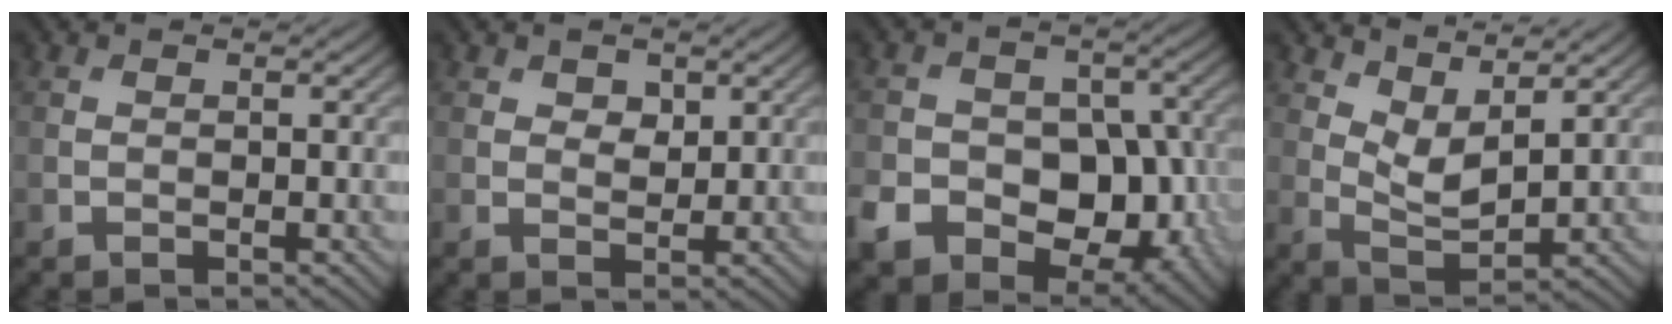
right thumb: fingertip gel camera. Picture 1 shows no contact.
{"total": 2.1, "force": [1.1, 1.3, 1.1], "torque": [-0.020, -0.004, 0.019]}
{"total": 12.2, "force": [-4.7, 8.9, 7.0], "torque": [-0.135, -0.024, -0.081]}
{"total": 5.1, "force": [3.5, 1.8, 3.3], "torque": [-0.080, -0.008, 0.068]}